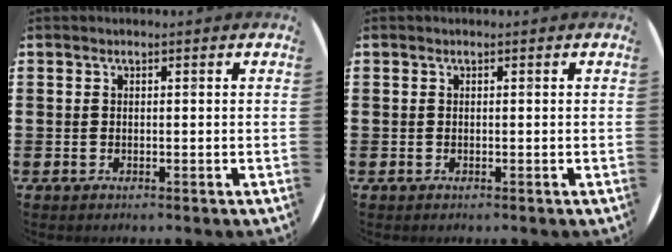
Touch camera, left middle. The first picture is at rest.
{"total": 0.0}